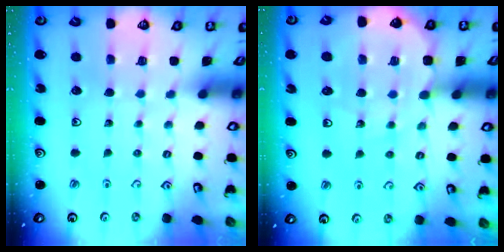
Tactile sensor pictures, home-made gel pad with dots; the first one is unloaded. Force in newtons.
{"total": 8.1, "press": 7.9, "slide": 2.0}